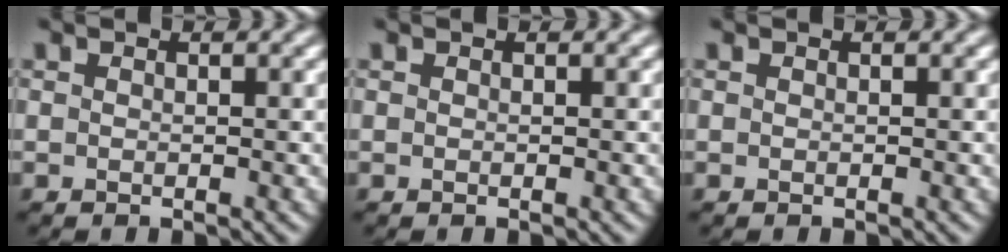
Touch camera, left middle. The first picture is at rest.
{"total": 0.0}
{"total": 0.0}